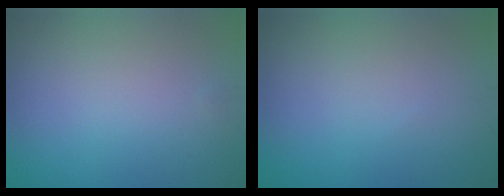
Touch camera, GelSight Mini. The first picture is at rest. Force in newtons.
{"total": 0.0}